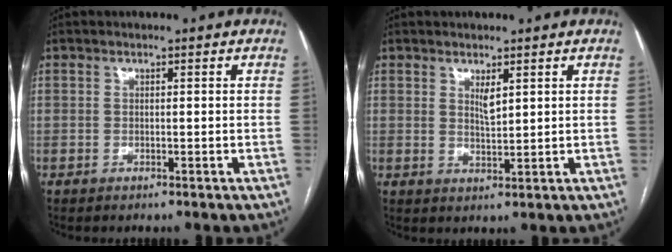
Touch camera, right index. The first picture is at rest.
{"total": 2.1, "force": [1.2, 0.4, 1.7], "torque": [-0.035, -0.006, 0.026]}